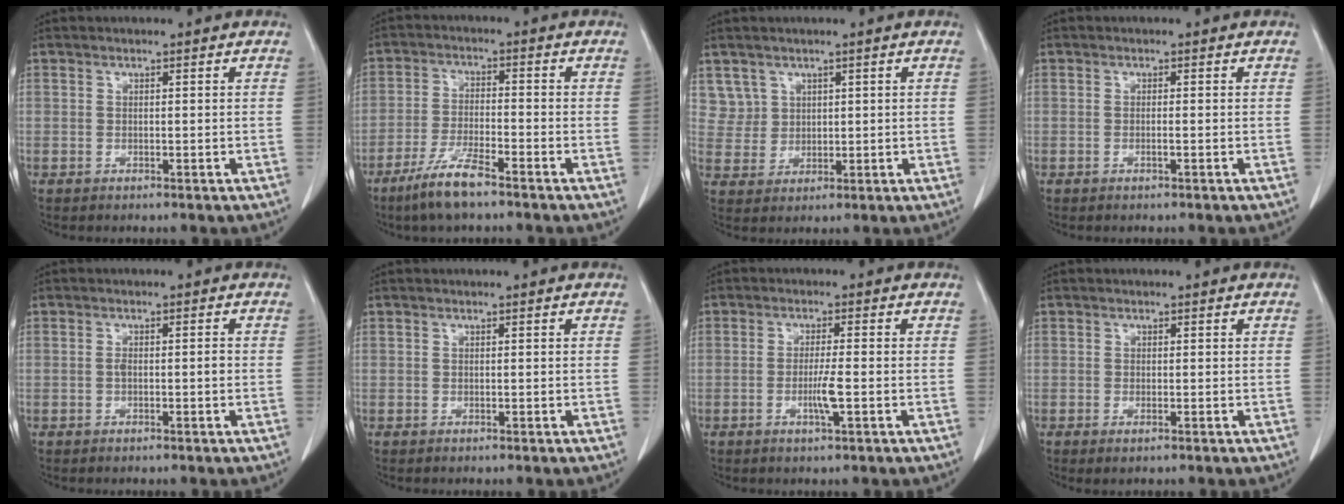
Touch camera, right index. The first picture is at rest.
{"total": 7.2, "force": [-5.1, 0.9, 4.9], "torque": [-0.106, -0.012, -0.099]}
{"total": 4.3, "force": [2.5, 3.5, -0.4], "torque": [0.020, 0.004, 0.053]}
{"total": 0.6, "force": [-0.2, -0.1, 0.6], "torque": [-0.011, 0.002, -0.001]}
{"total": 1.7, "force": [-0.3, 0.4, 1.6], "torque": [-0.028, 0.002, -0.002]}
{"total": 0.0}
{"total": 3.5, "force": [-1.0, -0.1, 3.4], "torque": [-0.066, -0.004, -0.017]}
{"total": 1.1, "force": [-0.5, 0.3, 0.9], "torque": [-0.014, -0.003, -0.007]}